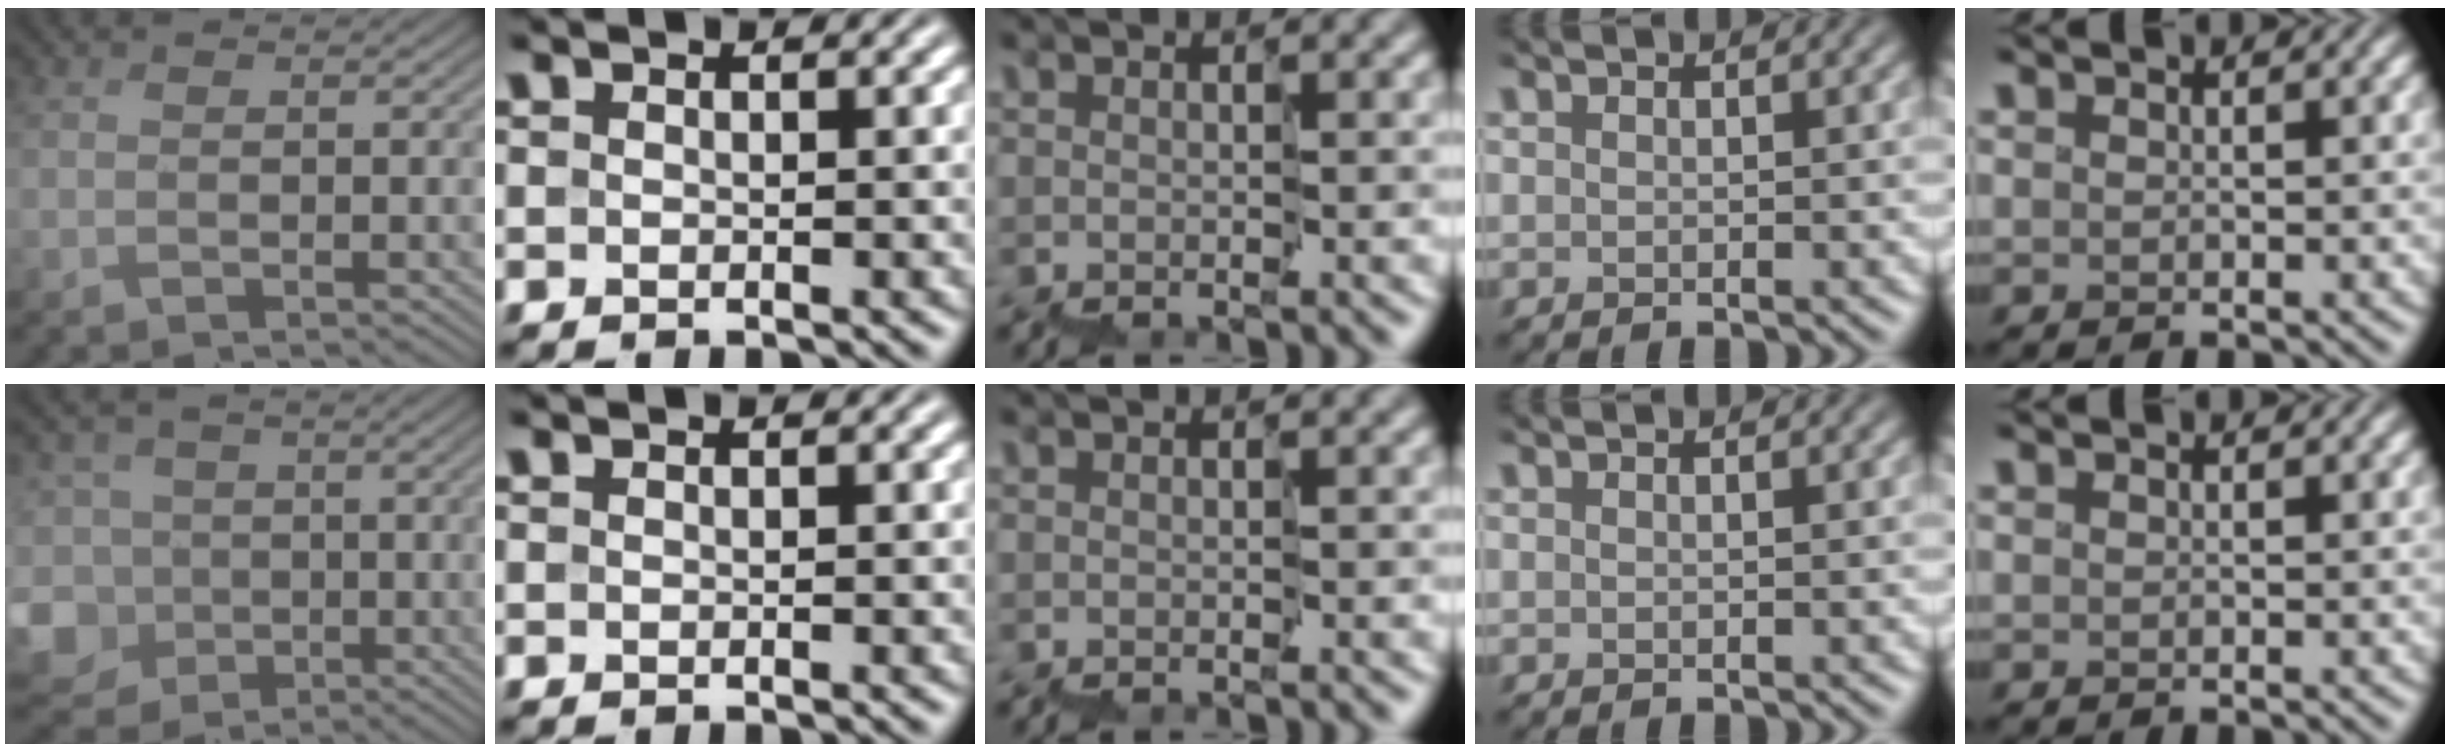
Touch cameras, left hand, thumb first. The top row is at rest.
{"thumb": {"total": 12.9, "force": [-4.0, 11.1, 5.3], "torque": [-0.174, -0.007, -0.097]}}